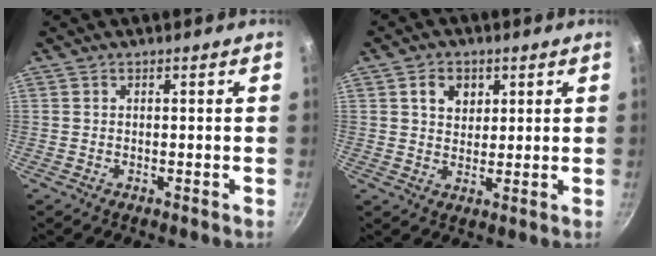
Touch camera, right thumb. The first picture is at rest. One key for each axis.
{"total": 5.2, "fx": 2.0, "fy": 4.0, "fz": 2.6, "tx": -0.021, "ty": -0.005, "tz": 0.033}